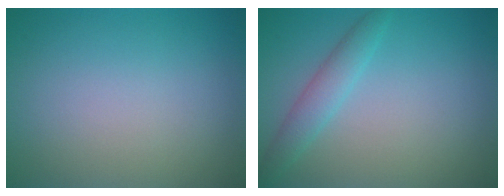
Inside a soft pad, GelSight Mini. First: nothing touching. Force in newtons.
{"total": 2.3, "press": 2.3, "slide": 0.1}